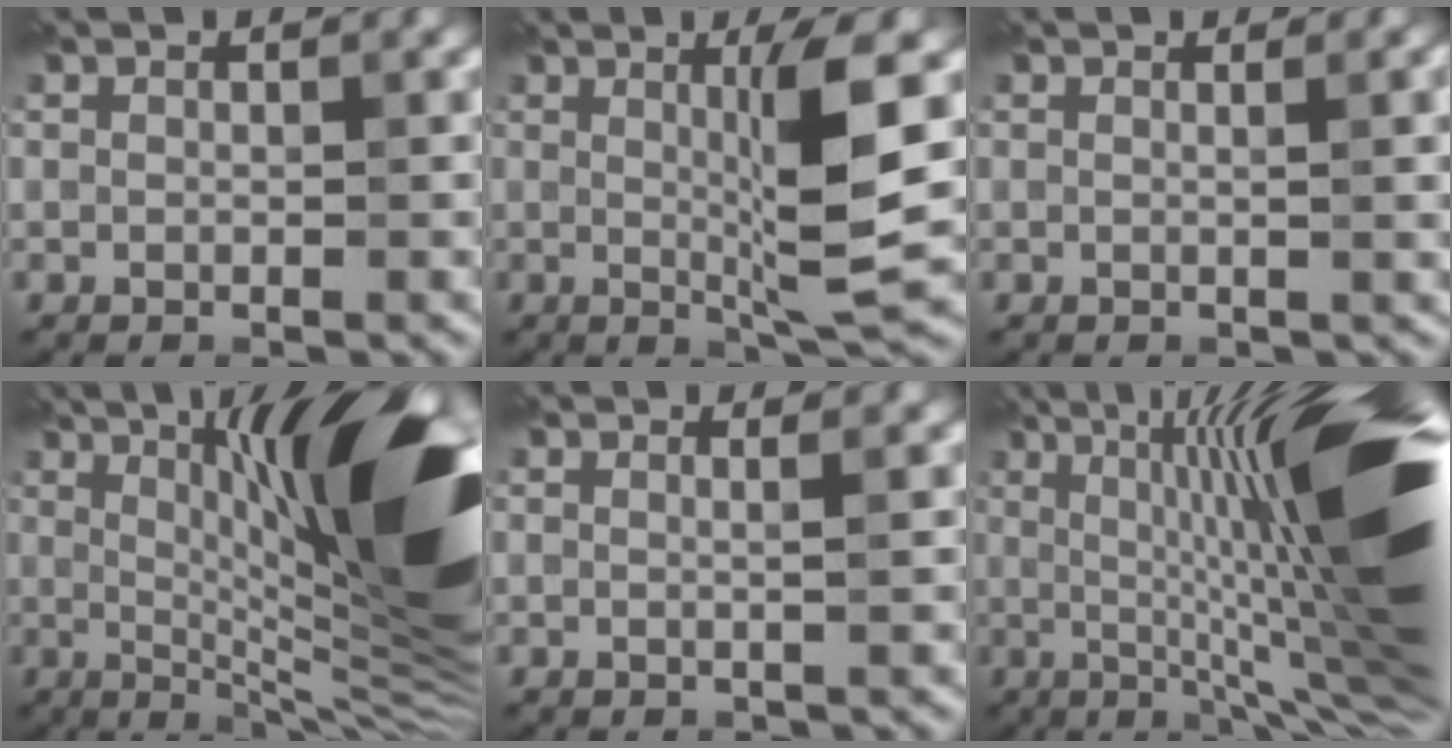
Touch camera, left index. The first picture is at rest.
{"total": 6.5, "force": [0.7, 0.7, 6.4], "torque": [-0.102, -0.009, 0.018]}
{"total": 3.2, "force": [0.6, 1.2, 2.9], "torque": [-0.024, 0.007, 0.001]}
{"total": 17.3, "force": [4.3, 3.5, 16.4], "torque": [-0.225, 0.015, 0.080]}
{"total": 1.4, "force": [0.4, 0.6, 1.2], "torque": [-0.013, 0.001, -0.009]}
{"total": 19.8, "force": [1.4, 4.1, 19.3], "torque": [-0.234, 0.040, 0.029]}